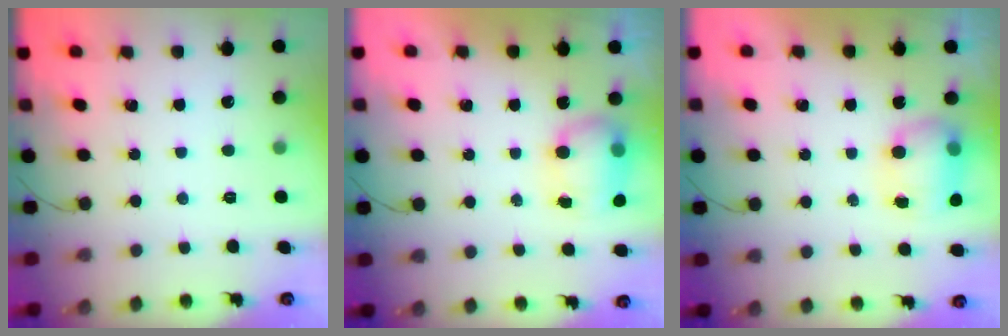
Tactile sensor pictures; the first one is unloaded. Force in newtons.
{"total": 9.6, "press": 8.5, "slide": 4.4}
{"total": 8.6, "press": 8.5, "slide": 1.0}